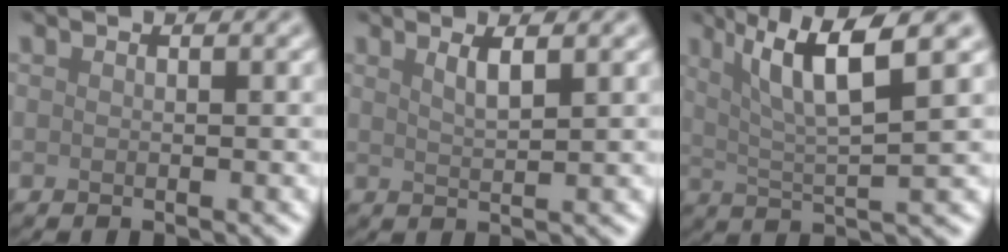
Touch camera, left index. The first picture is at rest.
{"total": 1.8, "force": [0.8, 0.4, 1.5], "torque": [-0.024, -0.001, 0.017]}
{"total": 7.0, "force": [3.0, 1.4, 6.2], "torque": [-0.106, 0.008, 0.057]}